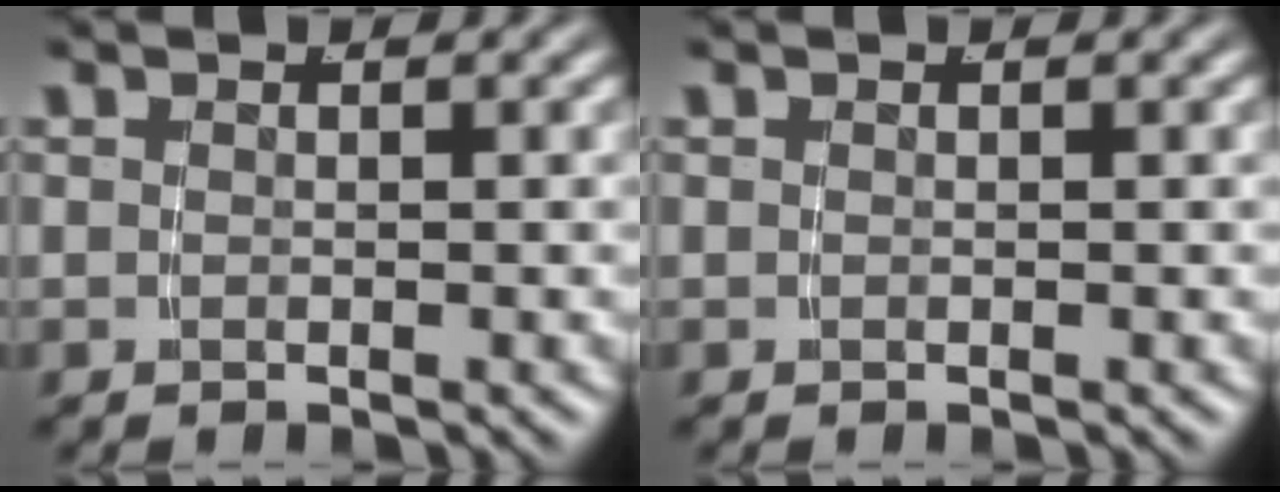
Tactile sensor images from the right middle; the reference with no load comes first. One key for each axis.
{"total": 0.0}